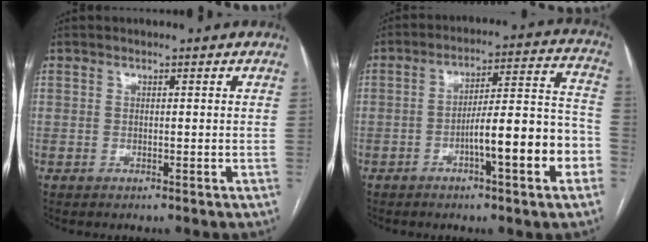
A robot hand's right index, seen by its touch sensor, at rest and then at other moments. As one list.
[{"total": 13.0, "force": [-4.8, 1.4, 12.1], "torque": [-0.171, 0.023, -0.067]}]